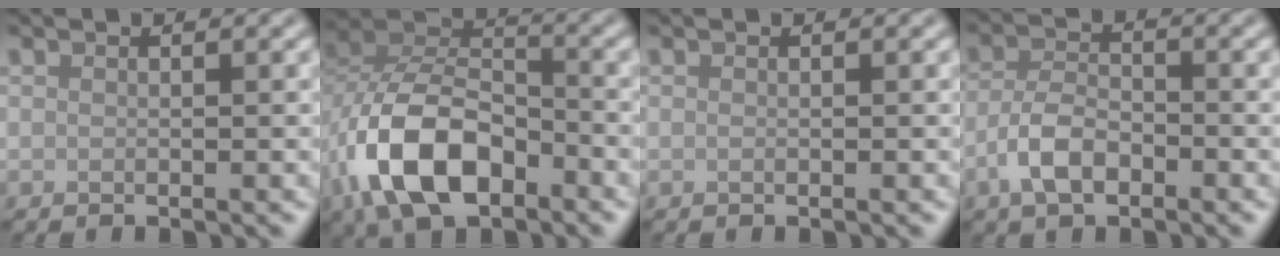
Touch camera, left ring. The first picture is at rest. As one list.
[{"total": 9.9, "force": [-4.4, 5.7, 6.8], "torque": [-0.142, 0.007, -0.088]}, {"total": 0.0}, {"total": 3.9, "force": [-2.1, 1.9, 2.6], "torque": [-0.047, 0.005, -0.047]}]